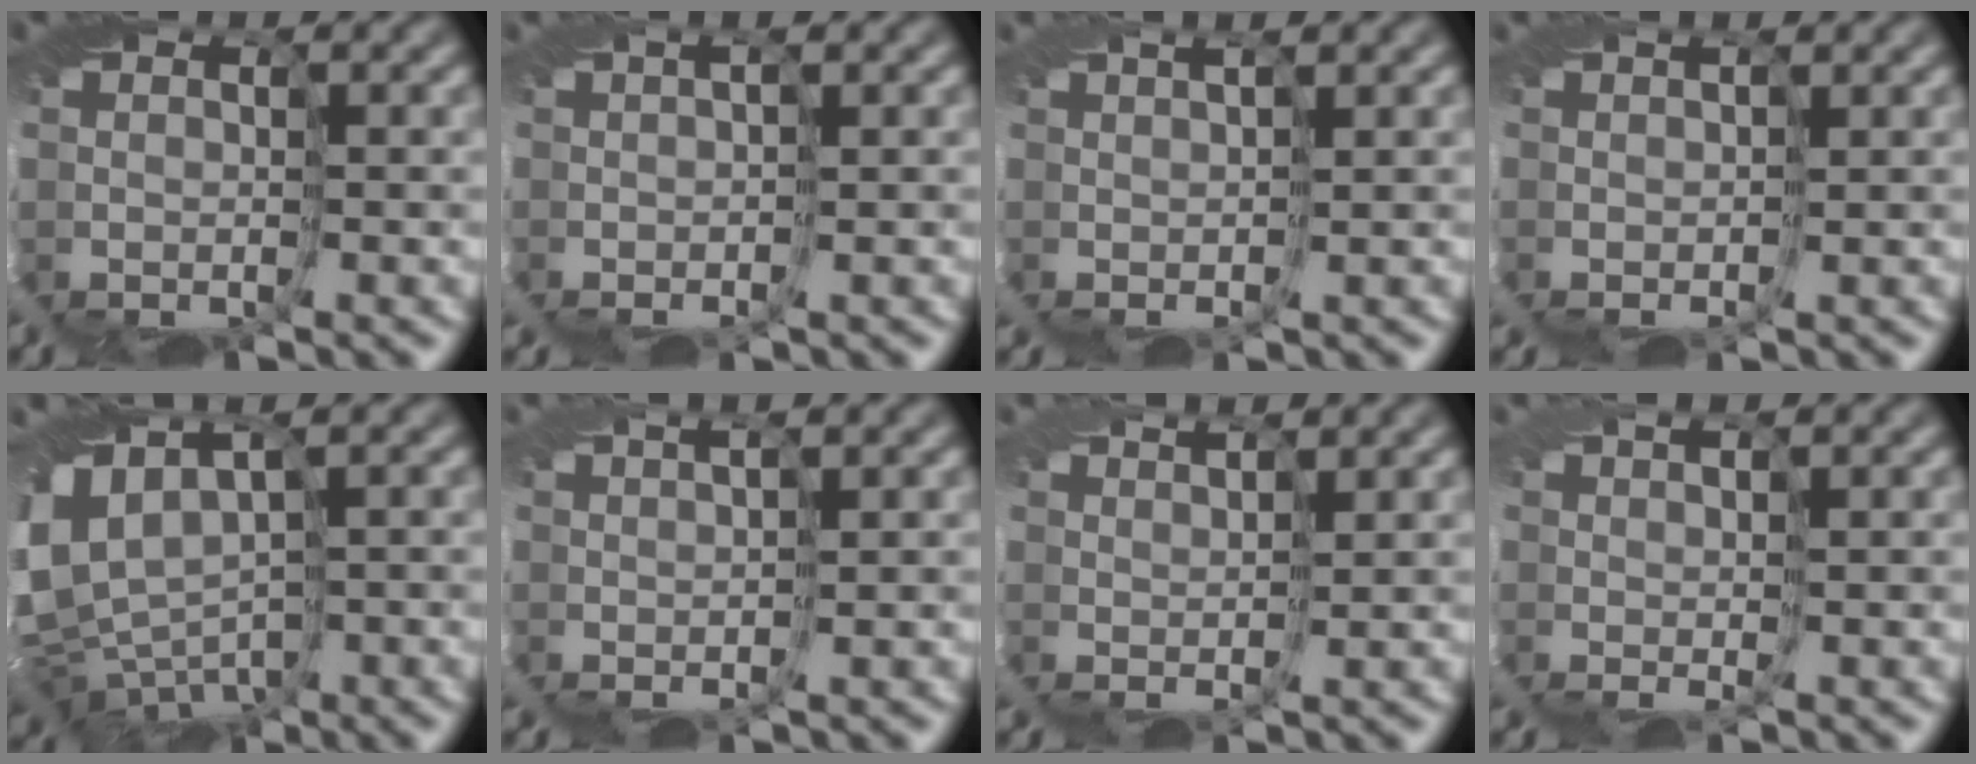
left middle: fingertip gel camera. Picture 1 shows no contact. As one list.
[{"total": 1.8, "force": [0.2, -1.7, -0.6], "torque": [0.029, 0.013, -0.002]}, {"total": 2.8, "force": [1.3, -2.3, -0.9], "torque": [0.029, 0.022, -0.001]}, {"total": 1.8, "force": [1.3, -1.1, -0.5], "torque": [0.008, 0.015, 0.009]}, {"total": 5.4, "force": [-1.4, 3.3, 4.0], "torque": [-0.085, -0.017, -0.025]}, {"total": 2.7, "force": [1.0, -2.4, -0.9], "torque": [0.032, 0.022, -0.003]}, {"total": 4.0, "force": [3.1, -2.3, -1.2], "torque": [0.024, 0.020, 0.013]}, {"total": 3.2, "force": [0.8, -2.8, -1.2], "torque": [0.033, 0.005, -0.009]}]